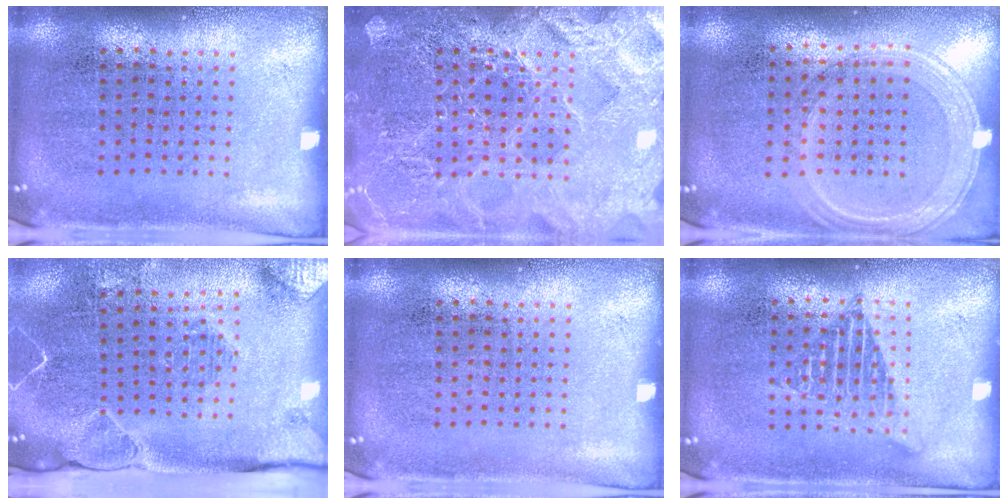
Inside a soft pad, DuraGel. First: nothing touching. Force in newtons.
{"total": 6.4, "press": 6.4, "slide": 0.8}
{"total": 1.2, "press": 1.1, "slide": 0.4}
{"total": 2.1, "press": 2.0, "slide": 0.6}
{"total": 0.0}
{"total": 1.3, "press": 1.3, "slide": 0.1}